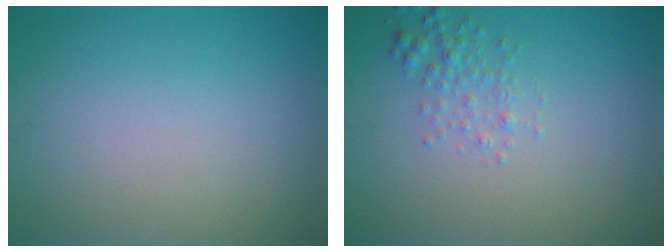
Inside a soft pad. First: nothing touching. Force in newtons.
{"total": 1.6, "press": 1.6, "slide": 0.1}